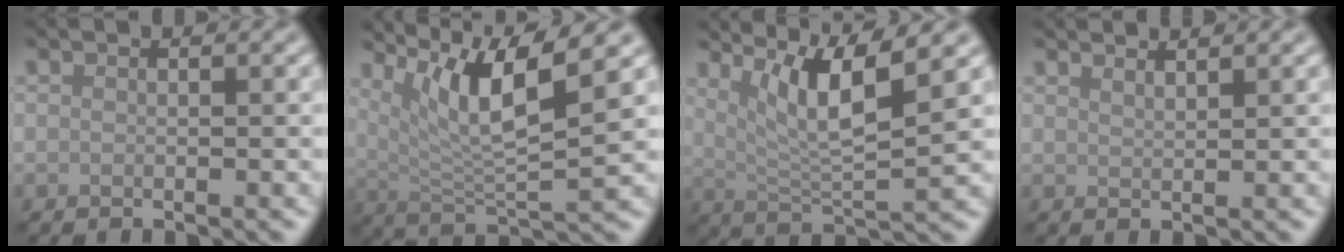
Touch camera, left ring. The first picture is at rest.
{"total": 8.5, "force": [4.6, 1.9, 6.9], "torque": [-0.120, 0.001, 0.089]}
{"total": 6.7, "force": [3.4, 1.3, 5.7], "torque": [-0.093, -0.004, 0.065]}
{"total": 1.7, "force": [1.6, 0.3, 0.5], "torque": [0.001, 0.007, 0.016]}